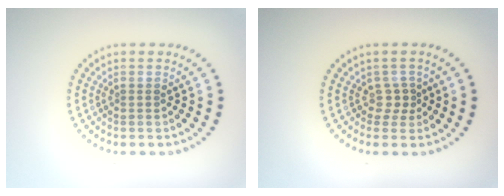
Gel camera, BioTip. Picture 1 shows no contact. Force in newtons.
{"total": 1.4, "press": 0.9, "slide": 1.0}